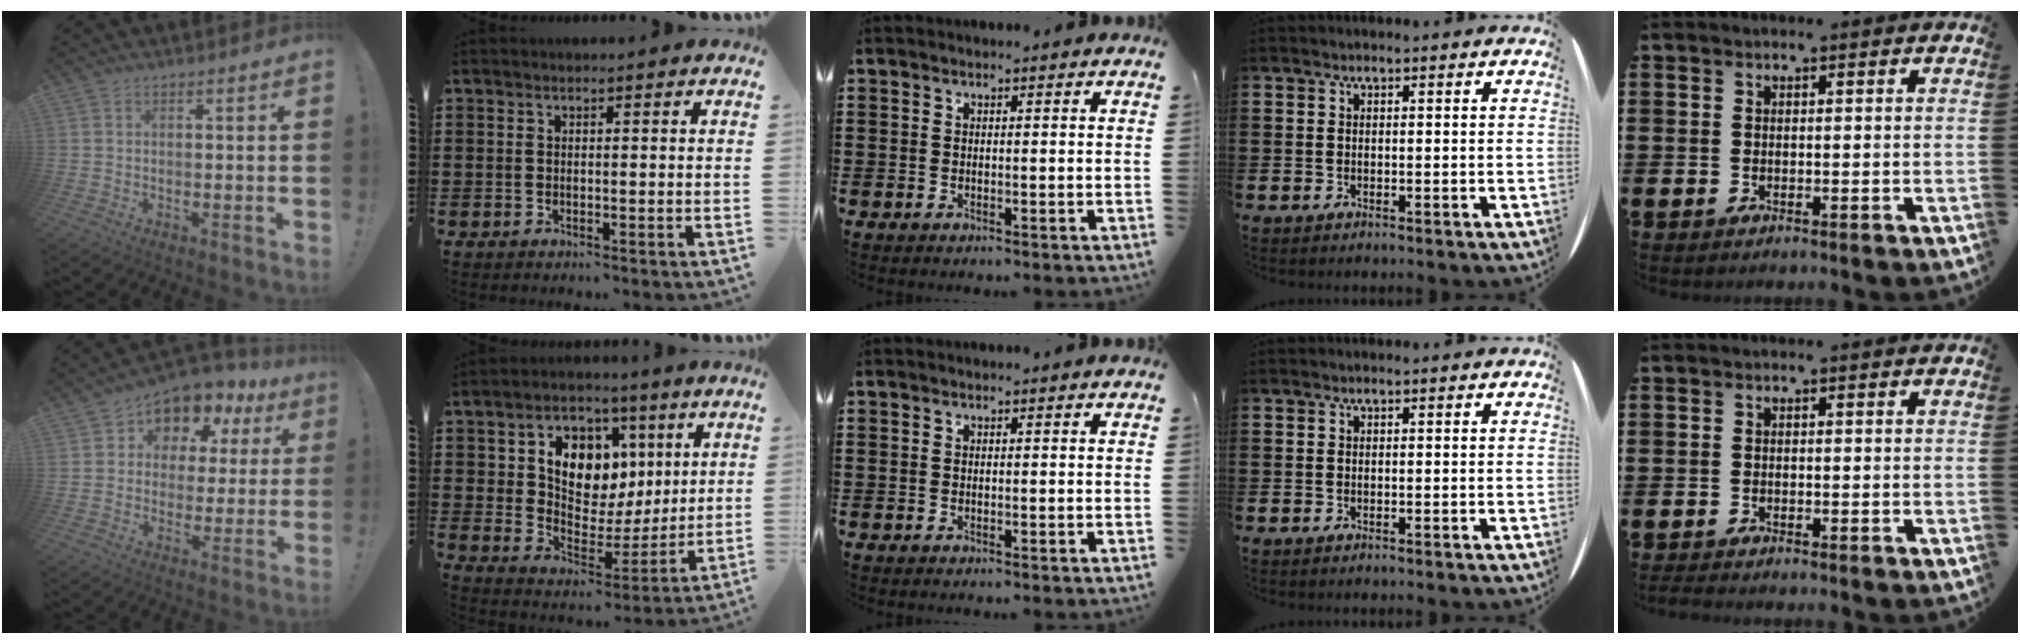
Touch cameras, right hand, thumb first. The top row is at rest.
{"thumb": {"total": 7.8, "force": [4.3, 6.0, 2.5], "torque": [-0.037, -0.044, 0.078]}, "index": {"total": 9.0, "force": [3.5, 7.1, 4.4], "torque": [-0.100, -0.007, 0.061]}, "little": {"total": 0.7, "force": [-0.6, 0.1, 0.3], "torque": [-0.007, -0.002, -0.013]}}